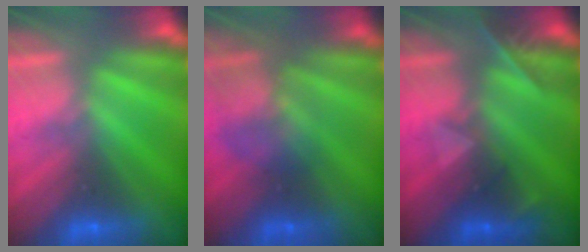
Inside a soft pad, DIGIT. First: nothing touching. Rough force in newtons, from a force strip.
{"total": 2.3}
{"total": 2.4}